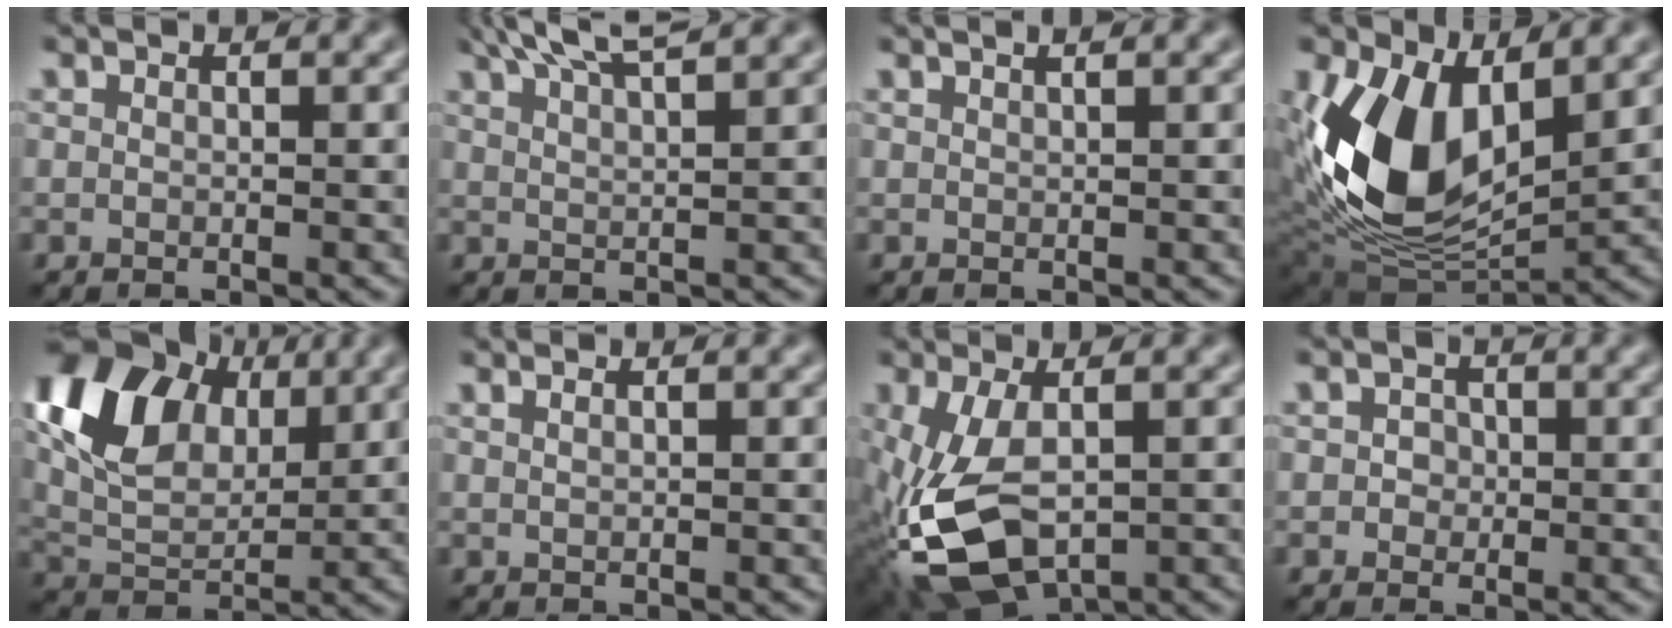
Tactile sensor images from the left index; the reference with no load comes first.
{"total": 6.5, "force": [5.0, 1.5, 3.9], "torque": [-0.041, 0.029, 0.046]}
{"total": 1.2, "force": [0.8, 0.4, 0.8], "torque": [0.000, -0.004, 0.002]}
{"total": 10.6, "force": [2.3, 6.4, 8.1], "torque": [-0.168, -0.029, 0.049]}
{"total": 10.6, "force": [3.9, 6.9, 7.1], "torque": [-0.148, 0.009, 0.069]}
{"total": 1.3, "force": [0.8, 0.6, 0.9], "torque": [-0.001, -0.008, -0.002]}
{"total": 10.4, "force": [-2.3, 5.6, 8.4], "torque": [-0.207, -0.016, -0.035]}
{"total": 1.4, "force": [-0.1, 1.3, 0.4], "torque": [0.007, 0.001, -0.010]}